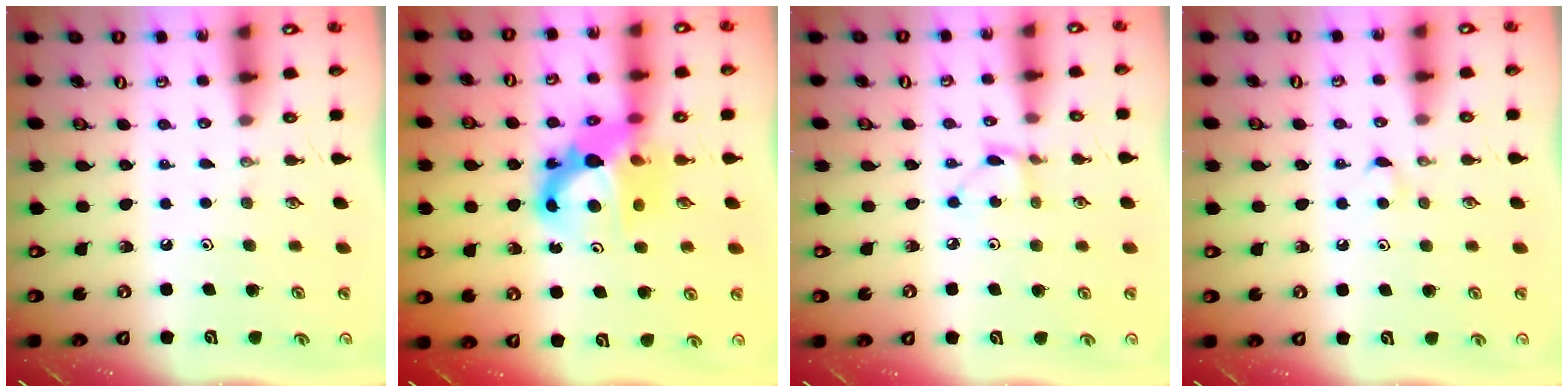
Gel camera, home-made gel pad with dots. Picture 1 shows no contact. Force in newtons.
{"total": 11.9, "press": 11.8, "slide": 1.0}
{"total": 2.7, "press": 2.7, "slide": 0.2}
{"total": 3.7, "press": 3.6, "slide": 0.5}